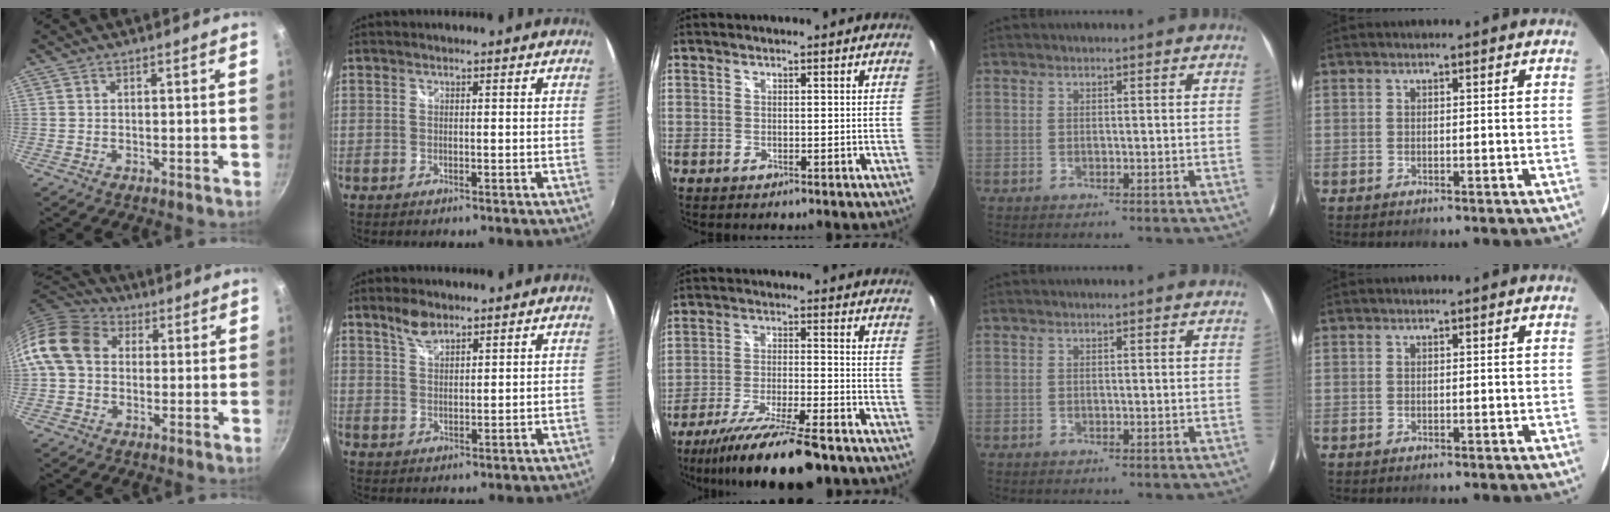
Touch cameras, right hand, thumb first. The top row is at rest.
{"thumb": {"total": 12.2, "force": [1.5, 9.7, 7.2], "torque": [-0.110, 0.025, 0.008]}, "index": {"total": 4.1, "force": [3.1, 1.5, 2.1], "torque": [-0.037, 0.005, 0.060]}, "middle": {"total": 15.8, "force": [-12.7, 2.3, 9.1], "torque": [-0.181, -0.027, -0.210]}}